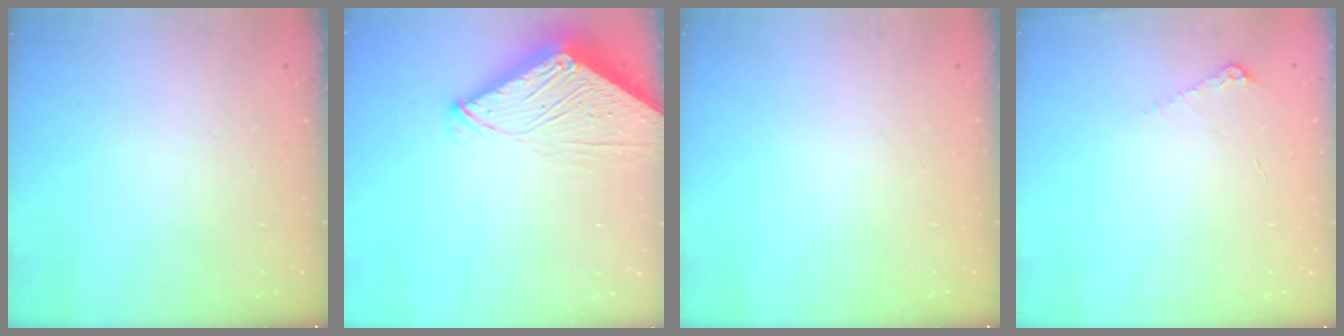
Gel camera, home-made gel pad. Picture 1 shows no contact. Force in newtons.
{"total": 7.1, "press": 7.1, "slide": 0.8}
{"total": 0.0}
{"total": 4.9, "press": 4.9, "slide": 0.7}